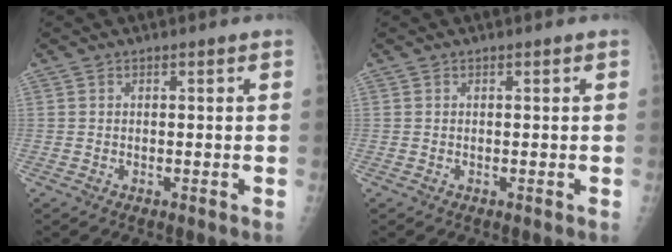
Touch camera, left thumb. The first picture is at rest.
{"total": 0.0}